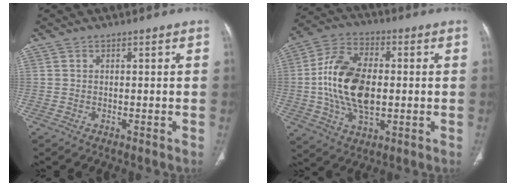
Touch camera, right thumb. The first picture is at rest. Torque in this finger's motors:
{"motor_torque": [2.62, 2.36, 1.91, -0.86, 0.23]}